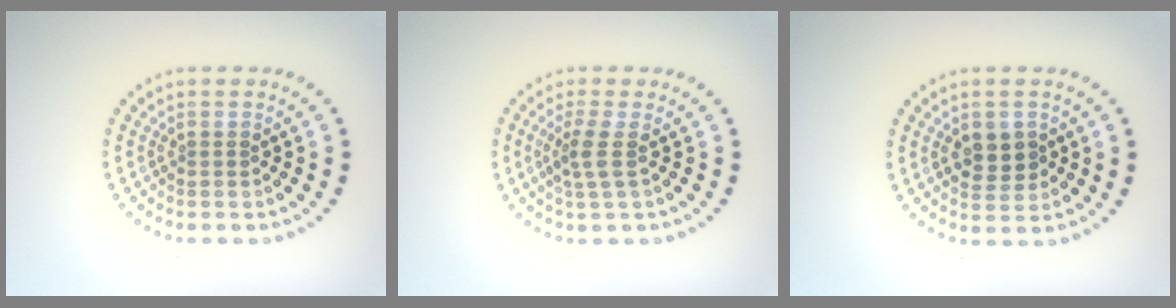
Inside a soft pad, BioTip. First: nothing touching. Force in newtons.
{"total": 2.0, "press": 1.5, "slide": 1.3}
{"total": 2.8, "press": 2.8, "slide": 0.4}